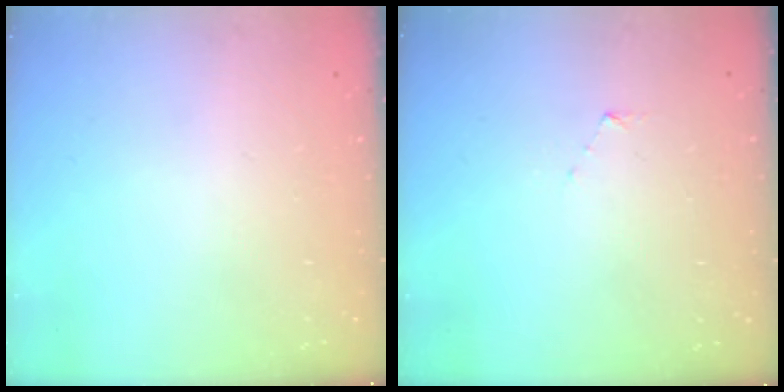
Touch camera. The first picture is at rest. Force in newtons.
{"total": 2.9, "press": 2.8, "slide": 0.3}